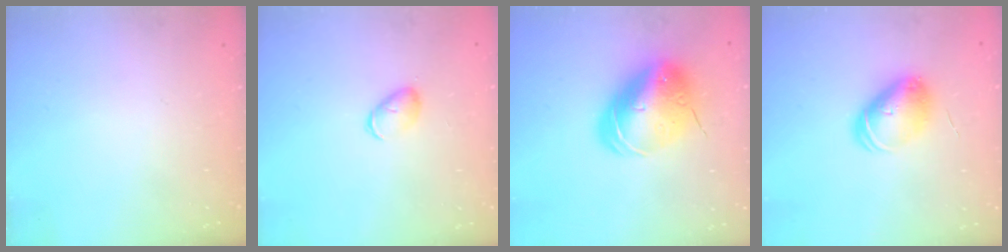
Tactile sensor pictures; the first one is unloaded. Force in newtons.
{"total": 5.8, "press": 5.7, "slide": 0.7}
{"total": 17.1, "press": 16.8, "slide": 3.0}
{"total": 7.9, "press": 7.9, "slide": 0.9}